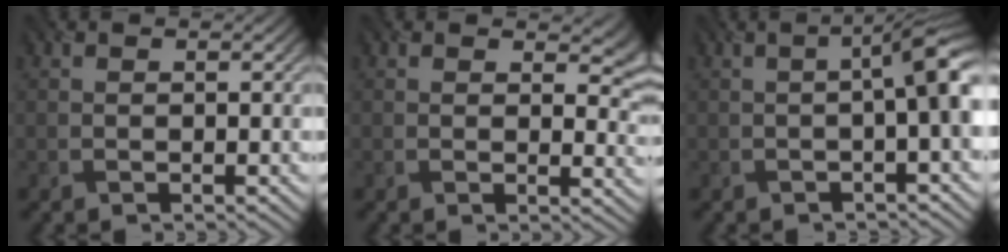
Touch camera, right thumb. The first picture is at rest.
{"total": 4.7, "force": [2.5, 2.6, 3.1], "torque": [-0.036, -0.011, 0.041]}
{"total": 5.2, "force": [-0.5, 1.3, 5.0], "torque": [-0.055, 0.012, -0.013]}